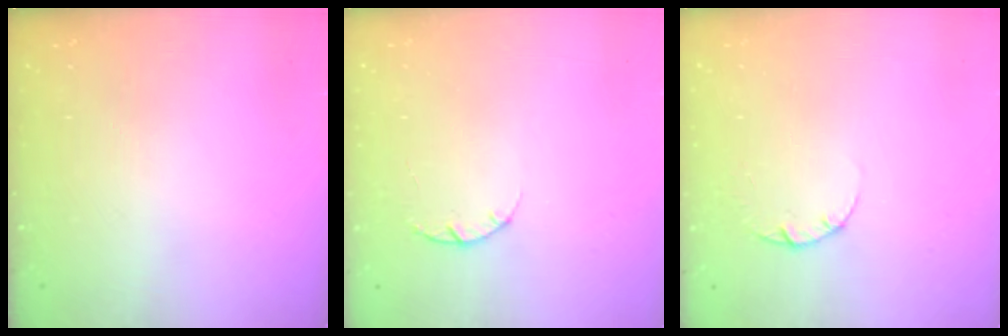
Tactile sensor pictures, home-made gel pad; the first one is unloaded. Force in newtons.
{"total": 2.0, "press": 1.9, "slide": 0.4}
{"total": 2.2, "press": 2.2, "slide": 0.3}